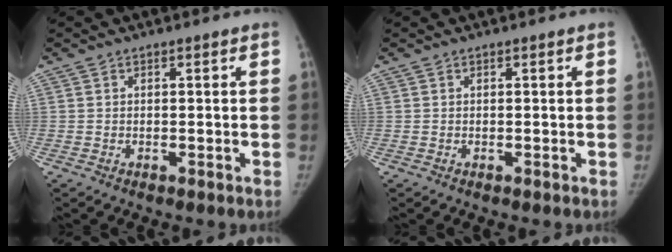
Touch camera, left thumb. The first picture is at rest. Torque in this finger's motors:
{"motor_torque": [0.05, 0.00, 0.16, -0.16, 0.01]}